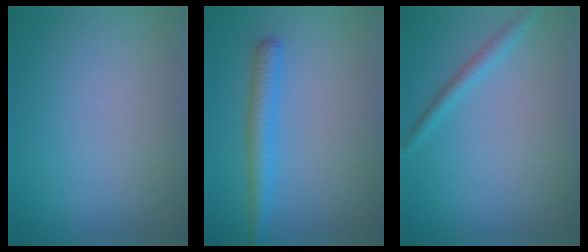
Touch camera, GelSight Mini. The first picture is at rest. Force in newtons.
{"total": 3.0, "press": 3.0, "slide": 0.2}
{"total": 1.6, "press": 1.6, "slide": 0.1}